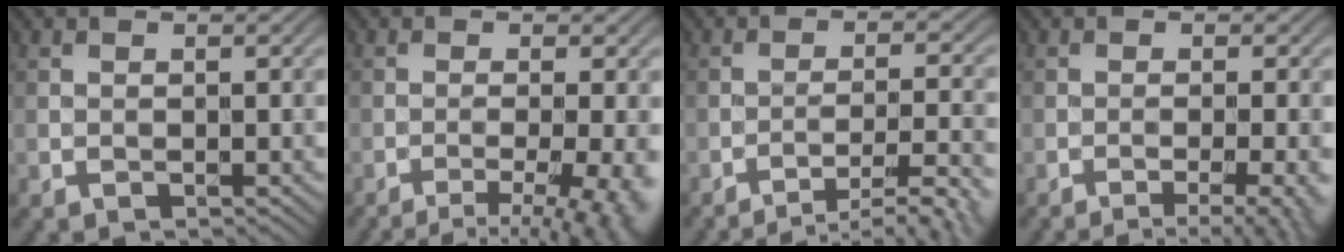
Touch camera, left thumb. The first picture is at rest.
{"total": 8.0, "force": [-3.4, 2.1, 6.9], "torque": [-0.083, -0.011, -0.035]}
{"total": 8.0, "force": [-6.1, 1.1, 5.1], "torque": [-0.082, 0.005, -0.083]}
{"total": 6.2, "force": [-2.6, 1.5, 5.4], "torque": [-0.064, -0.003, -0.029]}